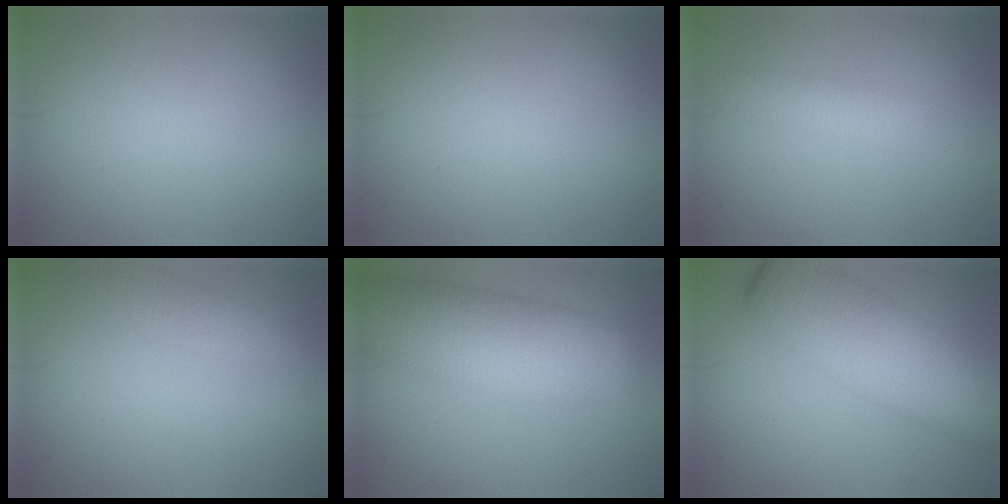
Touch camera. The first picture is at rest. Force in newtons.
{"total": 0.0}
{"total": 2.2, "press": 2.2, "slide": 0.1}
{"total": 2.3, "press": 2.3, "slide": 0.1}
{"total": 10.5, "press": 10.5, "slide": 0.8}
{"total": 9.2, "press": 9.2, "slide": 0.5}